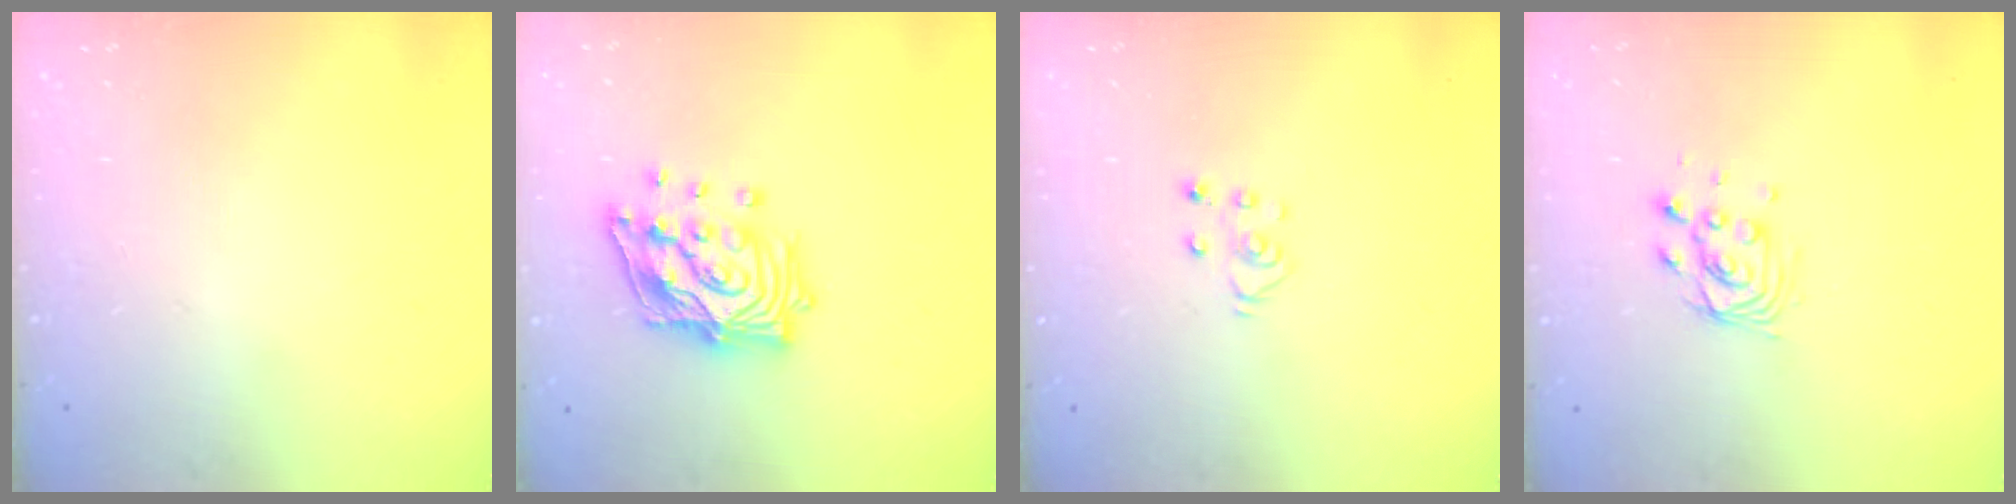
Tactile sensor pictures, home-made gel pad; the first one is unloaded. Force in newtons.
{"total": 16.3, "press": 16.1, "slide": 2.3}
{"total": 3.6, "press": 3.6, "slide": 0.2}
{"total": 7.6, "press": 7.6, "slide": 0.5}